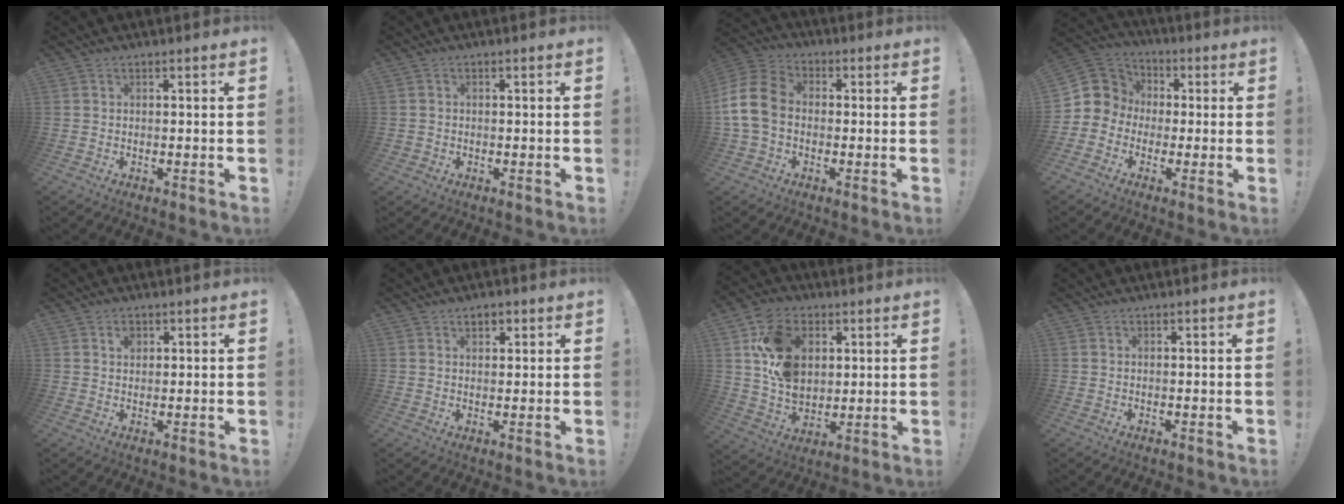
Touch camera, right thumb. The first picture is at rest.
{"total": 1.1, "force": [-0.3, 0.9, 0.4], "torque": [-0.006, 0.002, -0.006]}
{"total": 13.6, "force": [-1.0, 10.2, 9.0], "torque": [-0.167, 0.022, -0.016]}
{"total": 8.1, "force": [-0.5, 7.9, 1.7], "torque": [-0.026, 0.008, -0.001]}
{"total": 2.0, "force": [1.0, 1.5, 1.0], "torque": [-0.001, -0.006, 0.014]}
{"total": 2.8, "force": [1.4, 1.7, 1.7], "torque": [-0.021, -0.003, 0.022]}
{"total": 16.3, "force": [5.6, 12.1, 9.5], "torque": [-0.162, -0.015, 0.114]}
{"total": 0.0}